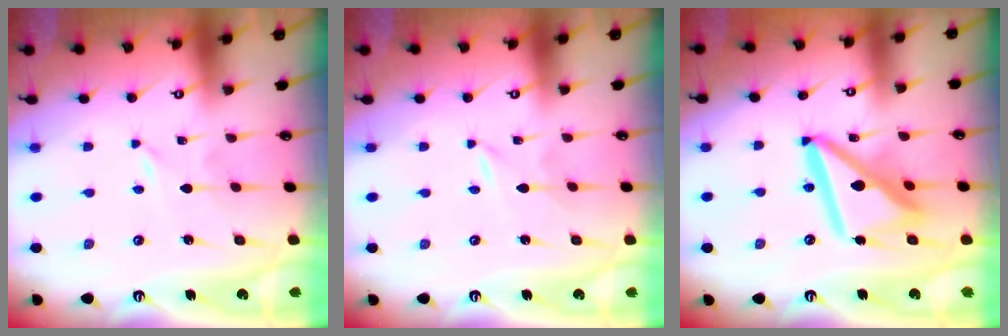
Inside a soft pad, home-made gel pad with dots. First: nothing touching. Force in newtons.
{"total": 0.0}
{"total": 15.4, "press": 15.3, "slide": 1.7}